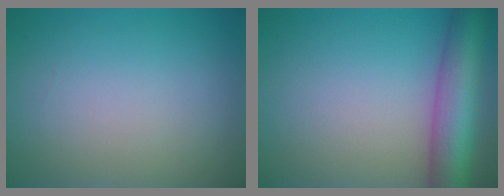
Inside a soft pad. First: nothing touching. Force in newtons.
{"total": 7.9, "press": 7.9, "slide": 0.4}